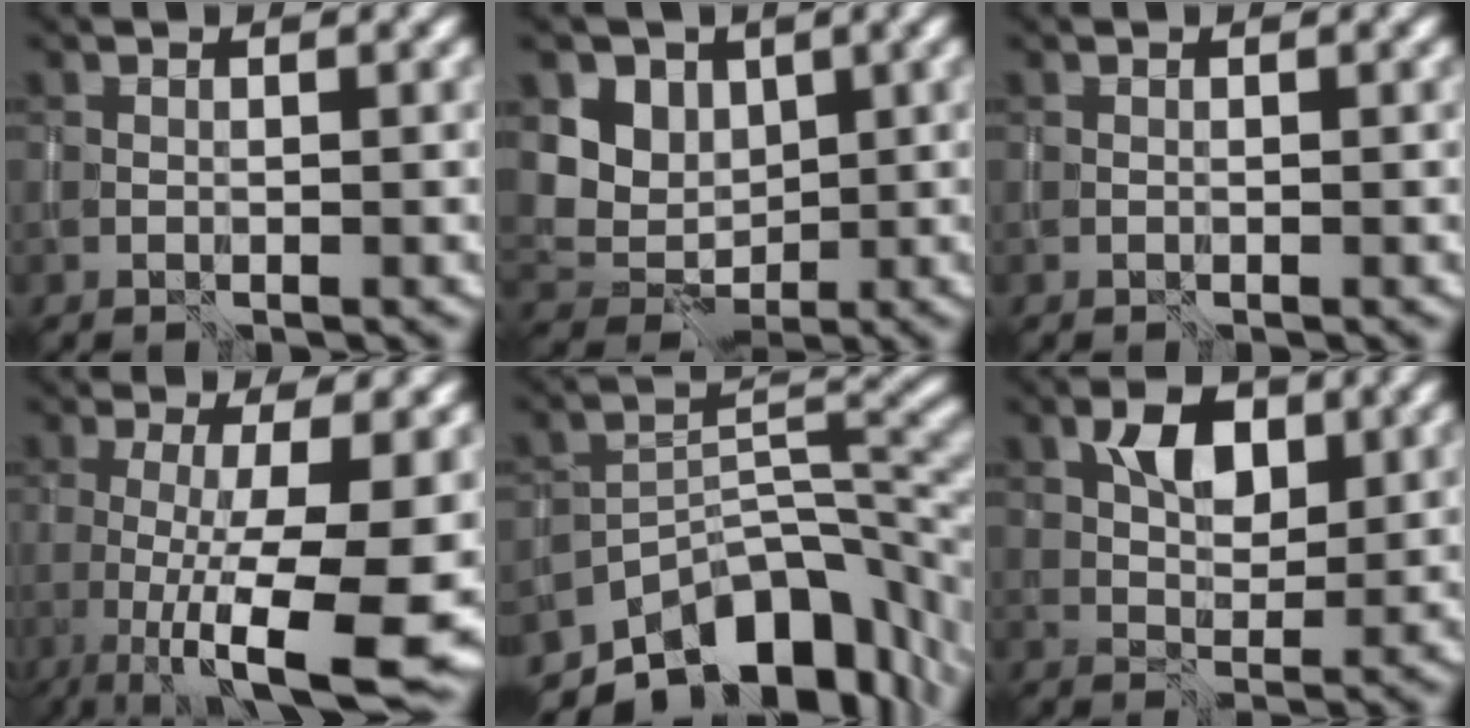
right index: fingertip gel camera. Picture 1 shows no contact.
{"total": 5.8, "force": [2.5, 4.8, 2.1], "torque": [-0.044, -0.003, 0.044]}
{"total": 0.0}
{"total": 11.2, "force": [-2.1, 2.8, 10.6], "torque": [-0.144, -0.015, -0.027]}
{"total": 11.0, "force": [-8.7, 4.7, 4.9], "torque": [-0.067, 0.003, -0.148]}
{"total": 3.9, "force": [1.6, 2.3, 2.7], "torque": [-0.044, 0.004, 0.026]}